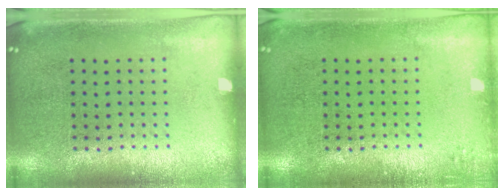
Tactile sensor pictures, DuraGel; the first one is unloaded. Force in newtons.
{"total": 1.0, "press": 1.0, "slide": 0.2}